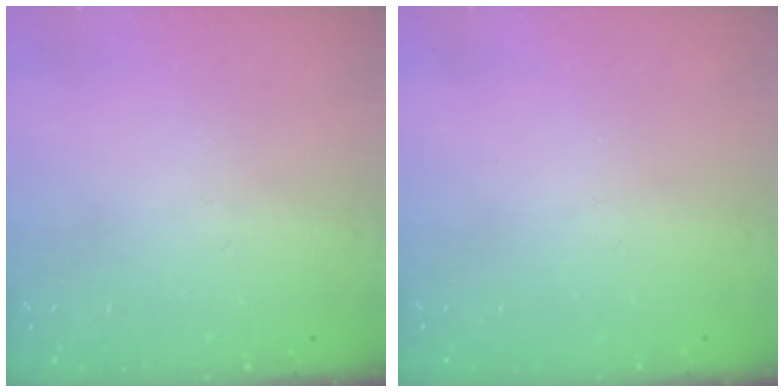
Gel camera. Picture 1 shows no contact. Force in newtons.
{"total": 0.0}